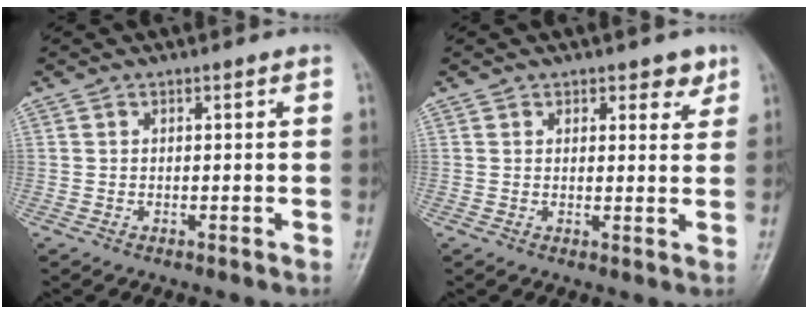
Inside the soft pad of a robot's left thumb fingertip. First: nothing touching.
{"total": 3.3, "force": [2.2, 2.1, 1.3], "torque": [0.010, -0.011, 0.027]}